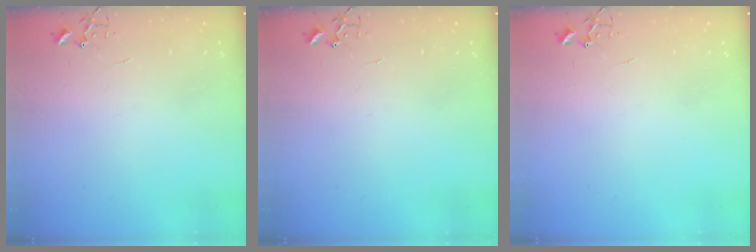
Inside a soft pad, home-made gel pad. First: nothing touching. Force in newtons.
{"total": 0.0}
{"total": 0.0}